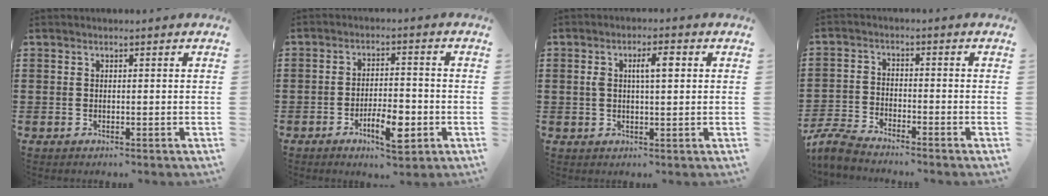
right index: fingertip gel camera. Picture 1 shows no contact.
{"total": 6.9, "force": [-2.9, 2.5, 5.7], "torque": [-0.103, 0.002, -0.051]}
{"total": 4.3, "force": [0.9, 1.4, 4.0], "torque": [-0.072, 0.008, 0.009]}
{"total": 4.6, "force": [-4.5, 0.2, 1.1], "torque": [-0.050, -0.009, -0.097]}